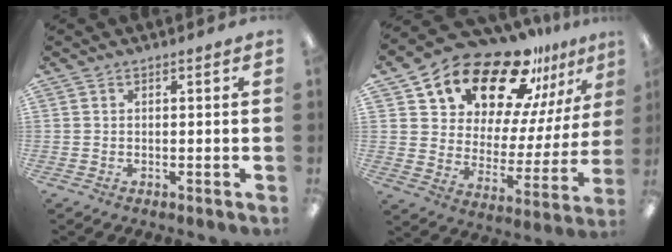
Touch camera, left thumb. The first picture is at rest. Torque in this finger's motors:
{"motor_torque": [2.29, 2.30, 1.38, -1.39, 0.12]}